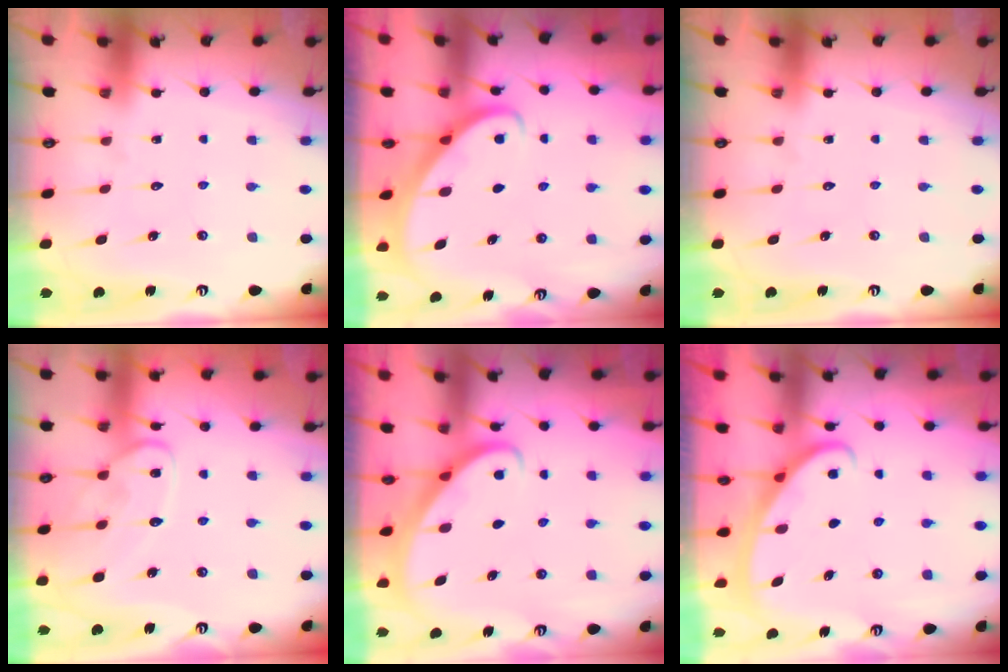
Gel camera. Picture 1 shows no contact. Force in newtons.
{"total": 2.7, "press": 2.7, "slide": 0.2}
{"total": 0.0}
{"total": 12.6, "press": 12.5, "slide": 1.0}
{"total": 2.8, "press": 2.8, "slide": 0.2}
{"total": 3.0, "press": 2.9, "slide": 0.4}